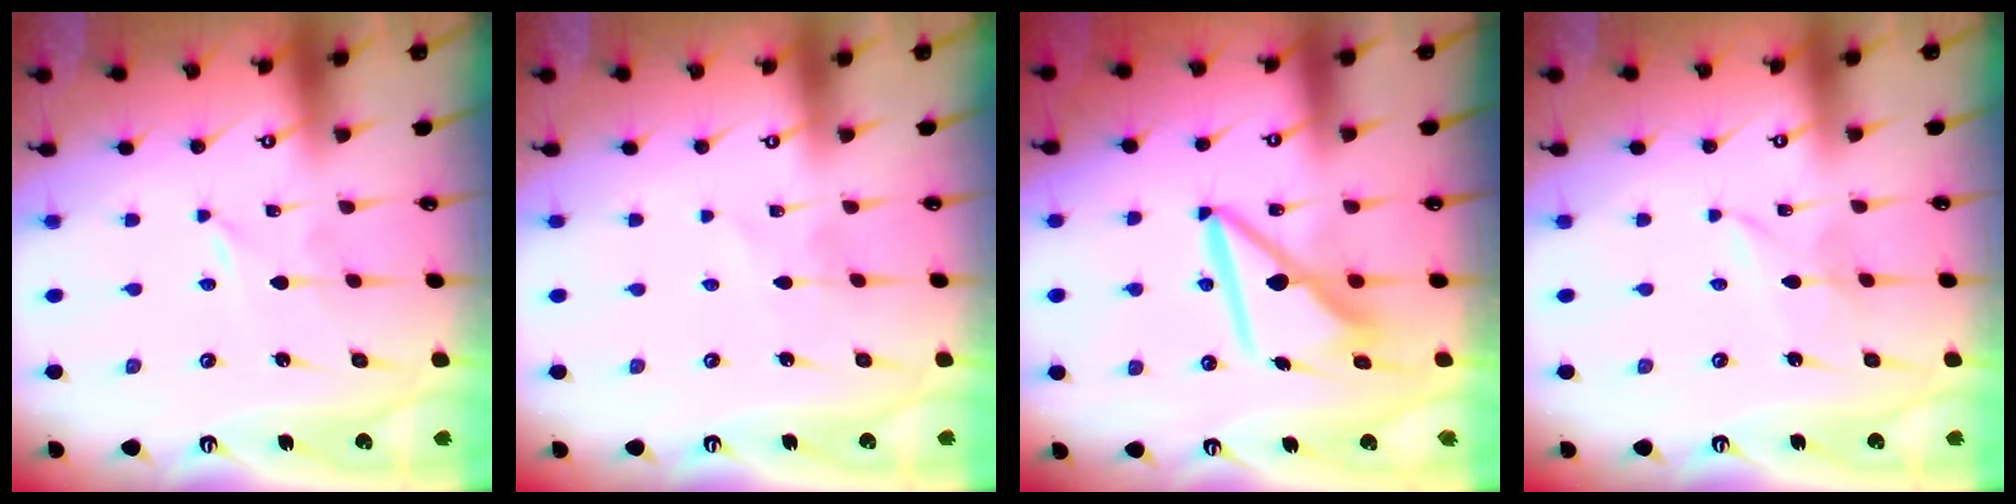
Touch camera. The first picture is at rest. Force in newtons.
{"total": 1.8, "press": 1.7, "slide": 0.2}
{"total": 9.7, "press": 9.7, "slide": 1.0}
{"total": 2.6, "press": 2.6, "slide": 0.3}